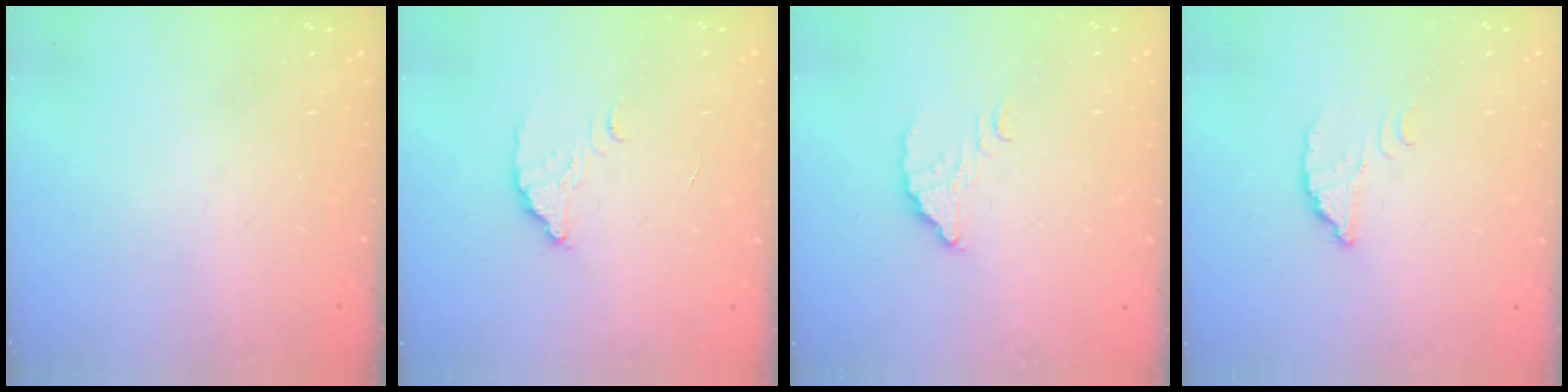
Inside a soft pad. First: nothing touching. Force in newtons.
{"total": 2.7, "press": 2.7, "slide": 0.2}
{"total": 3.6, "press": 3.6, "slide": 0.1}
{"total": 2.8, "press": 2.8, "slide": 0.1}